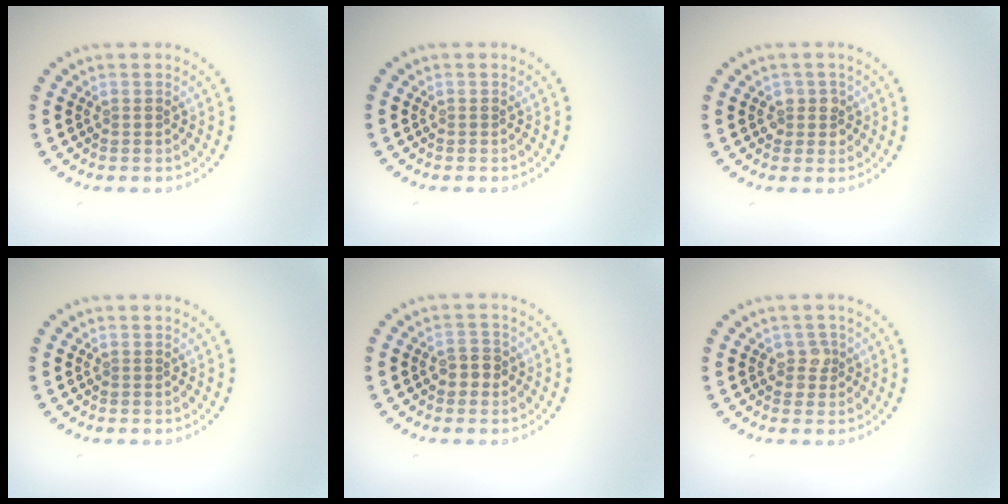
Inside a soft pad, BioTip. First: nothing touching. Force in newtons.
{"total": 0.0}
{"total": 1.5, "press": 1.4, "slide": 0.7}
{"total": 0.0}
{"total": 1.9, "press": 1.8, "slide": 0.6}
{"total": 1.5, "press": 1.3, "slide": 0.7}